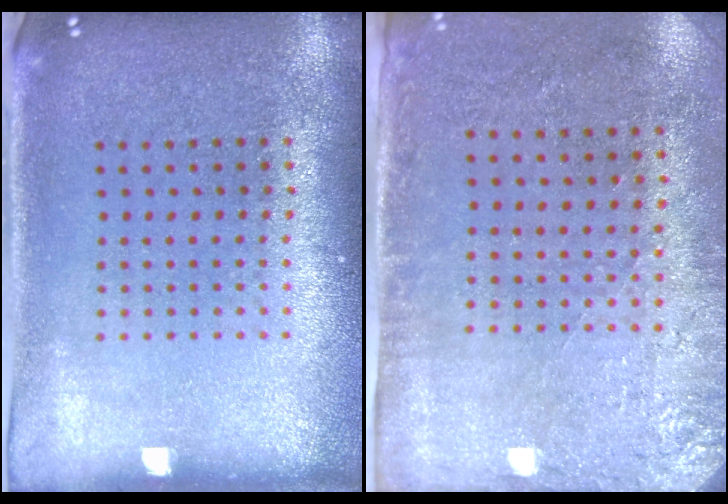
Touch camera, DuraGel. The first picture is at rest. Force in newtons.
{"total": 2.8, "press": 2.3, "slide": 1.6}